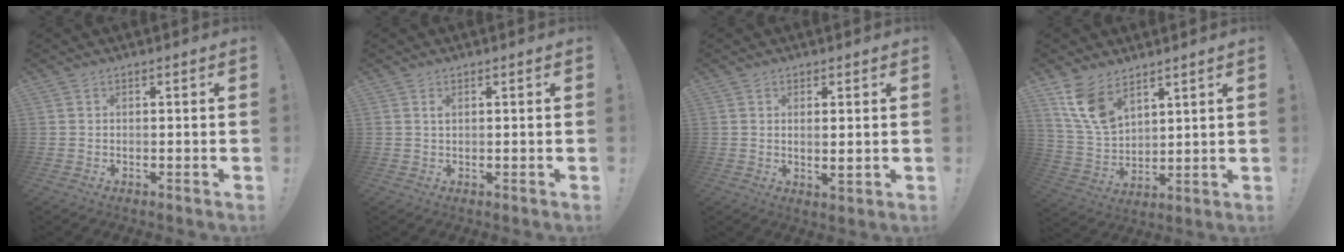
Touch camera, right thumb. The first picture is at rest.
{"total": 0.9, "force": [0.4, 0.3, 0.7], "torque": [-0.012, 0.000, 0.006]}
{"total": 2.8, "force": [1.0, 0.3, 2.6], "torque": [-0.026, -0.016, 0.013]}
{"total": 11.7, "force": [7.8, 6.3, 6.0], "torque": [-0.127, -0.038, 0.154]}